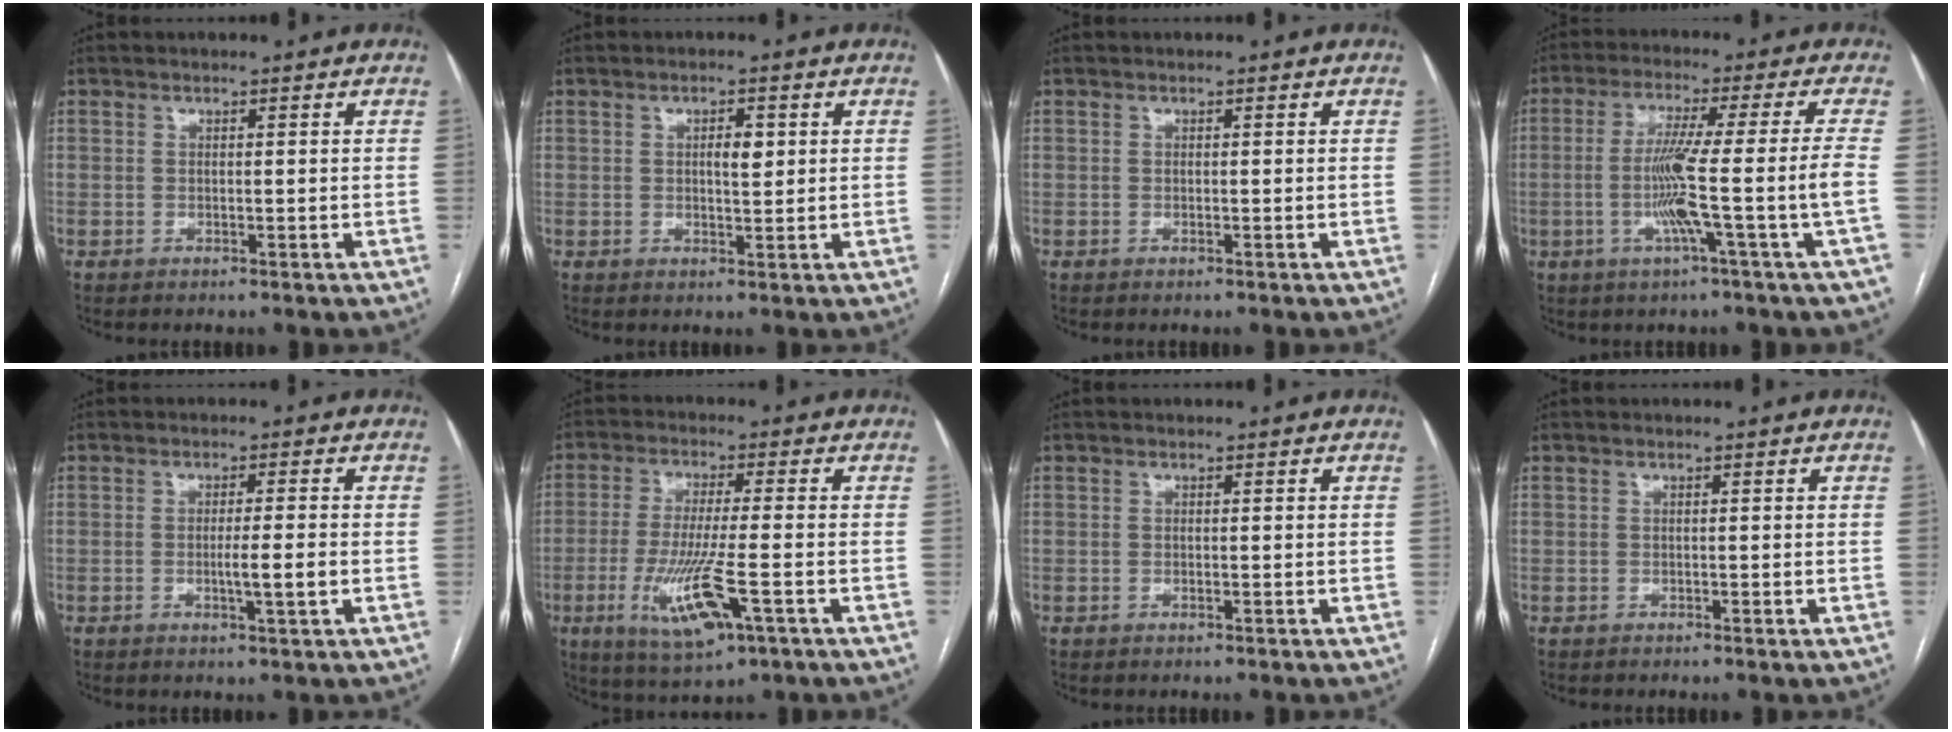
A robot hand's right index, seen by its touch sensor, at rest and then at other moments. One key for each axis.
{"total": 2.7, "fx": 0.6, "fy": 0.9, "fz": 2.4, "tx": -0.039, "ty": 0.000, "tz": 0.010}
{"total": 0.0}
{"total": 10.4, "fx": -2.7, "fy": -2.5, "fz": 9.8, "tx": -0.176, "ty": -0.005, "tz": -0.046}
{"total": 3.7, "fx": -0.9, "fy": -0.2, "fz": 3.6, "tx": -0.060, "ty": -0.005, "tz": -0.014}
{"total": 11.2, "fx": -4.1, "fy": 1.3, "fz": 10.4, "tx": -0.209, "ty": -0.026, "tz": -0.069}
{"total": 0.0}
{"total": 0.0}